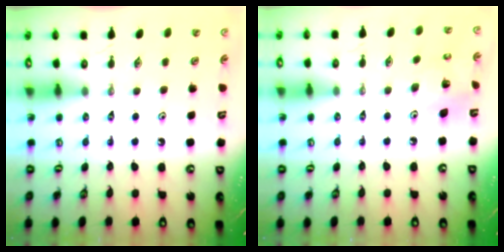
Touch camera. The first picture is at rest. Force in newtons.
{"total": 5.3, "press": 5.3, "slide": 0.2}